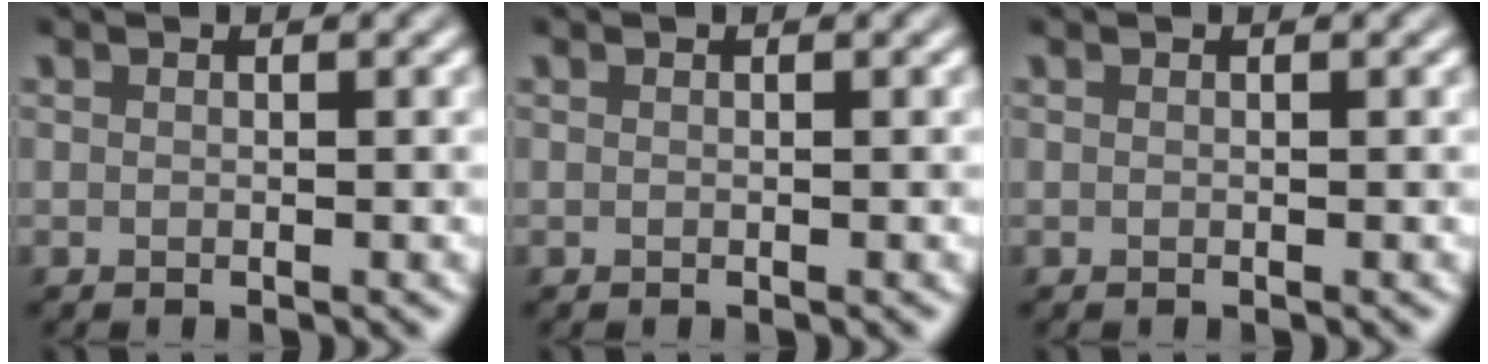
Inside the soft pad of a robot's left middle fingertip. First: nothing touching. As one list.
[{"total": 0.0}, {"total": 0.0}]